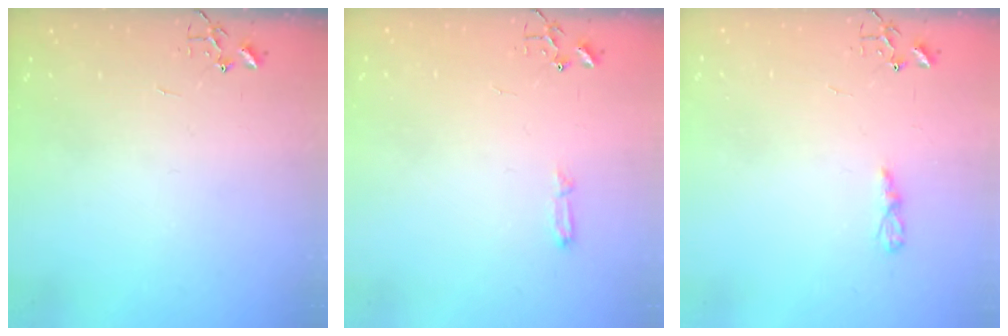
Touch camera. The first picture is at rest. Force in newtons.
{"total": 4.8, "press": 4.8, "slide": 0.5}
{"total": 3.5, "press": 3.5, "slide": 0.4}